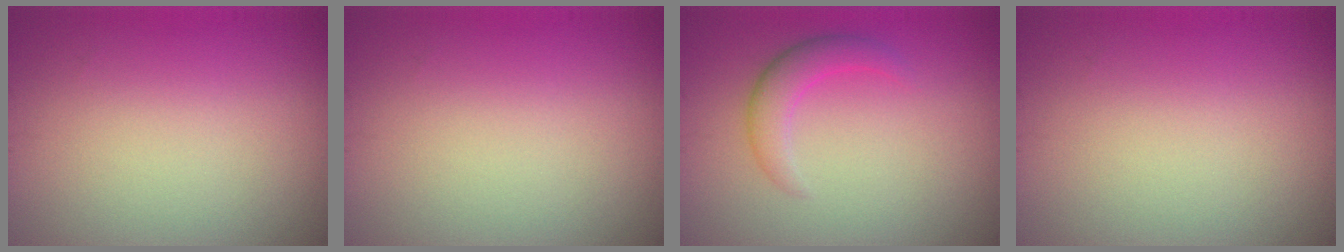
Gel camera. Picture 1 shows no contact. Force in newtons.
{"total": 0.0}
{"total": 2.5, "press": 2.5, "slide": 0.0}
{"total": 0.0}